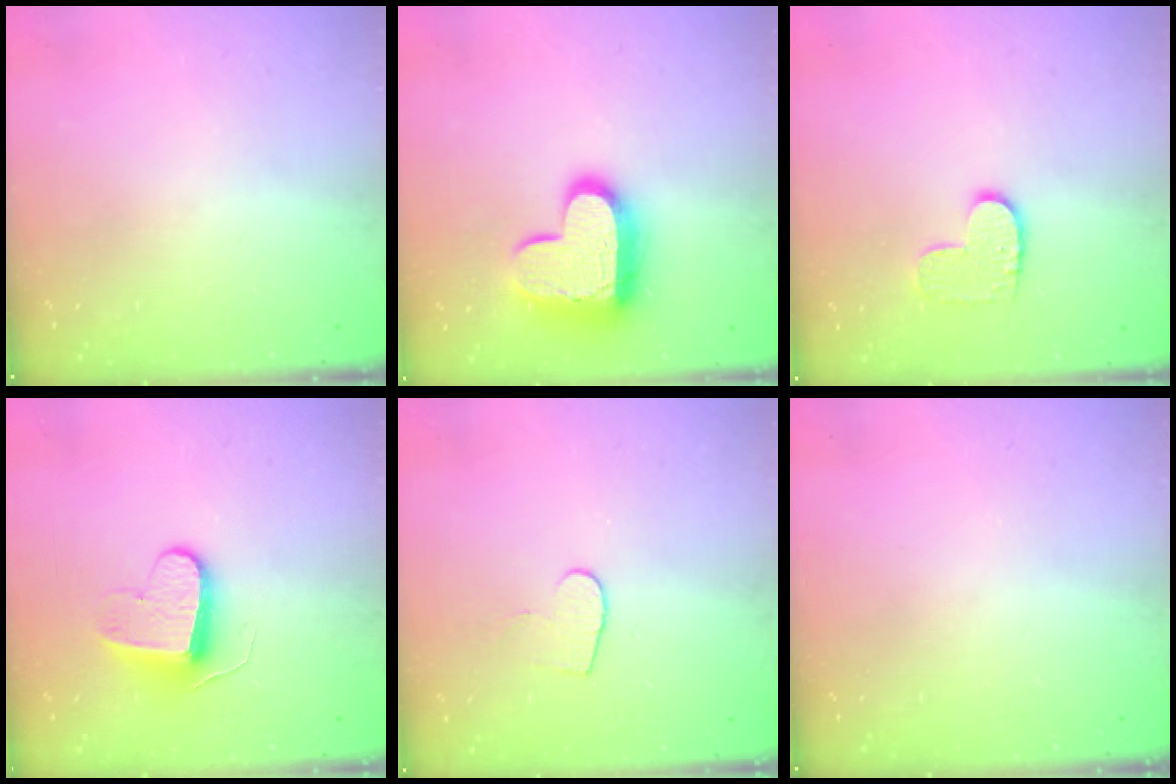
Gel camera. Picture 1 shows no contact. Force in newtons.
{"total": 14.9, "press": 14.9, "slide": 1.4}
{"total": 7.9, "press": 7.9, "slide": 0.3}
{"total": 8.5, "press": 8.5, "slide": 0.3}
{"total": 5.8, "press": 5.8, "slide": 0.4}
{"total": 0.0}